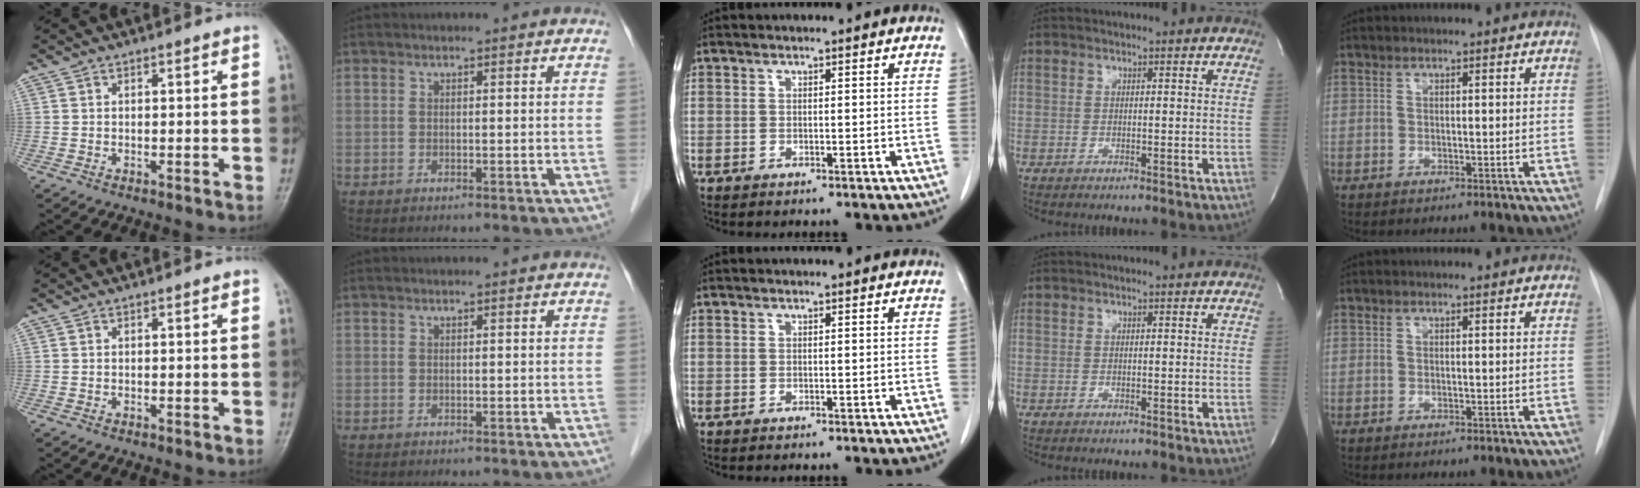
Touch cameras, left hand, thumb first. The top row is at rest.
{}